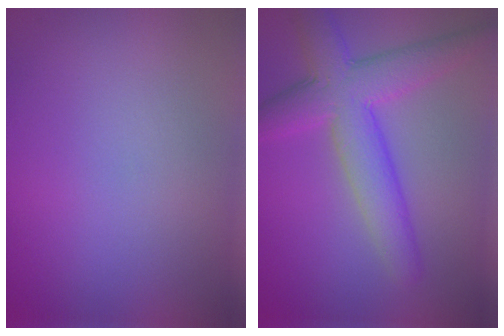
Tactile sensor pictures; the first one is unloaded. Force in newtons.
{"total": 6.3, "press": 6.3, "slide": 0.1}